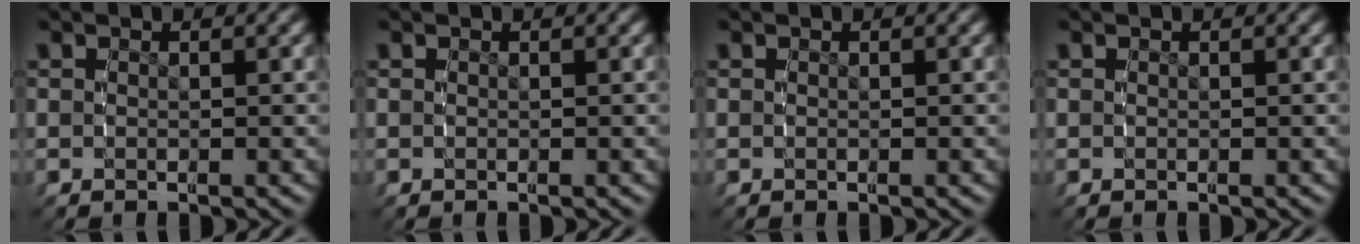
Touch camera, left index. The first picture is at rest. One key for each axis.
{"total": 0.0}
{"total": 0.0}
{"total": 0.0}